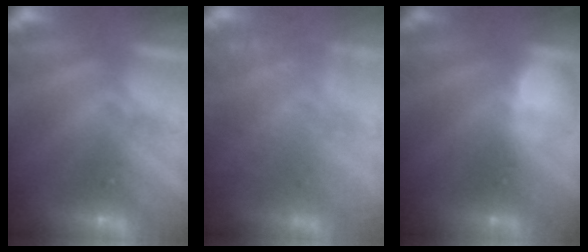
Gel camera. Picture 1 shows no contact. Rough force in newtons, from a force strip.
{"total": 7.2}
{"total": 2.4}